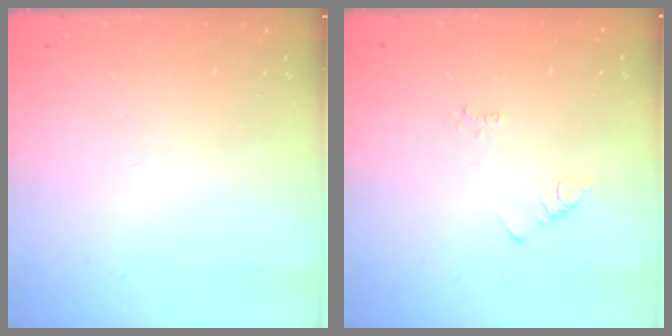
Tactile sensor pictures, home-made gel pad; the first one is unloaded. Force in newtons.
{"total": 2.2, "press": 2.1, "slide": 0.4}